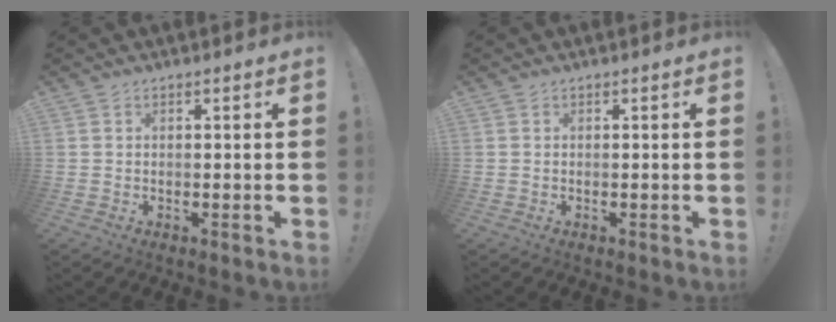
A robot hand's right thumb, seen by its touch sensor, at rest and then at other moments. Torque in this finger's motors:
{"motor_torque": [-0.03, -0.03, -0.01, -0.04, 0.00]}